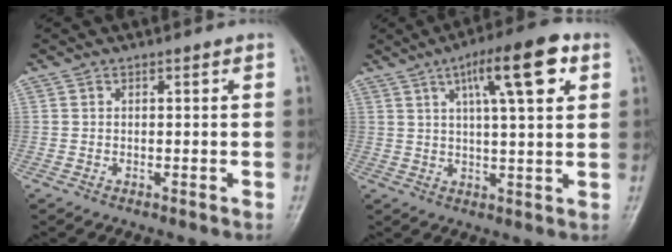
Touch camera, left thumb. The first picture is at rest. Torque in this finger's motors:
{"motor_torque": [0.43, 0.57, 0.73, 0.26, 0.14]}